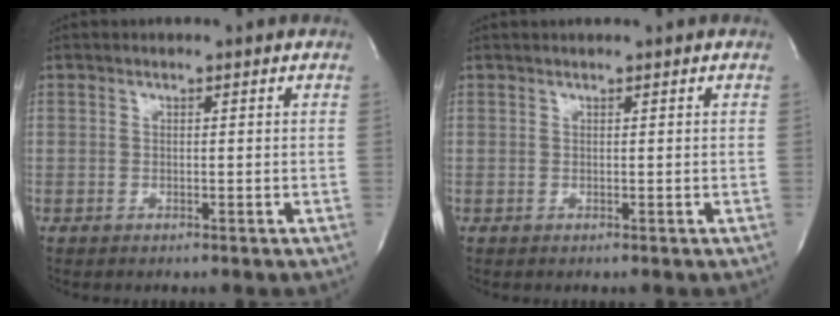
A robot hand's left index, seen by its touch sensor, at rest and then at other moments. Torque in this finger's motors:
{"motor_torque": [0.12, -0.08, -0.03, -0.01]}